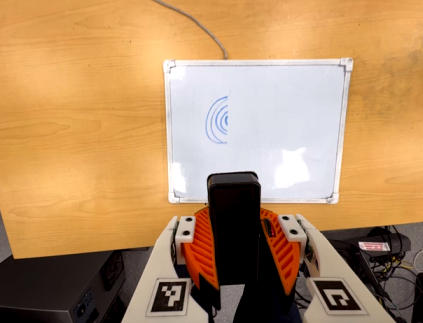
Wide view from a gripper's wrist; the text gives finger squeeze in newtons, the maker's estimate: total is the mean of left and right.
{"total": 7.6, "left": 8.5, "right": 6.8}